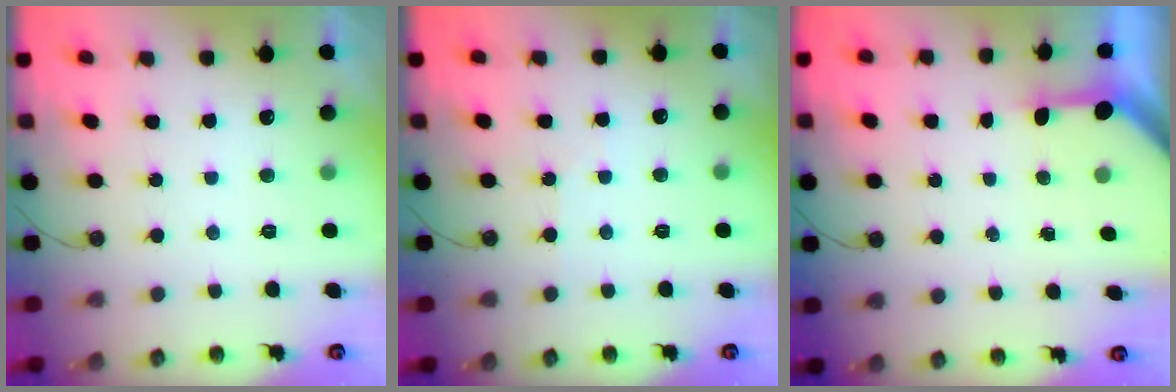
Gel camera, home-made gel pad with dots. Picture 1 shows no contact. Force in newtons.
{"total": 1.9, "press": 1.9, "slide": 0.4}
{"total": 3.5, "press": 3.5, "slide": 0.4}